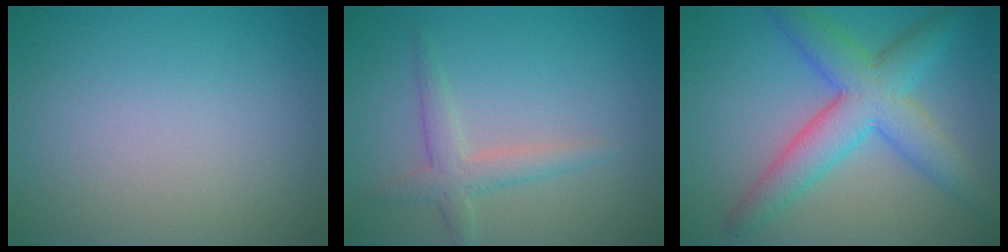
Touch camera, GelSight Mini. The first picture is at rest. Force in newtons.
{"total": 2.5, "press": 2.5, "slide": 0.1}
{"total": 6.9, "press": 6.9, "slide": 0.2}